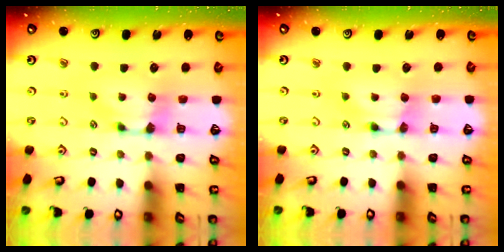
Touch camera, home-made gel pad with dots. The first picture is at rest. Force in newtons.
{"total": 1.8, "press": 1.8, "slide": 0.1}